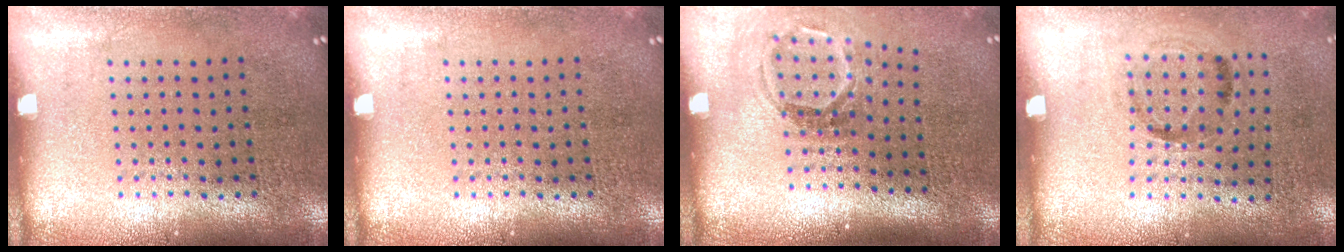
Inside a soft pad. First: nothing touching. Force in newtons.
{"total": 0.0}
{"total": 1.8, "press": 1.2, "slide": 1.4}
{"total": 1.1, "press": 0.6, "slide": 0.9}